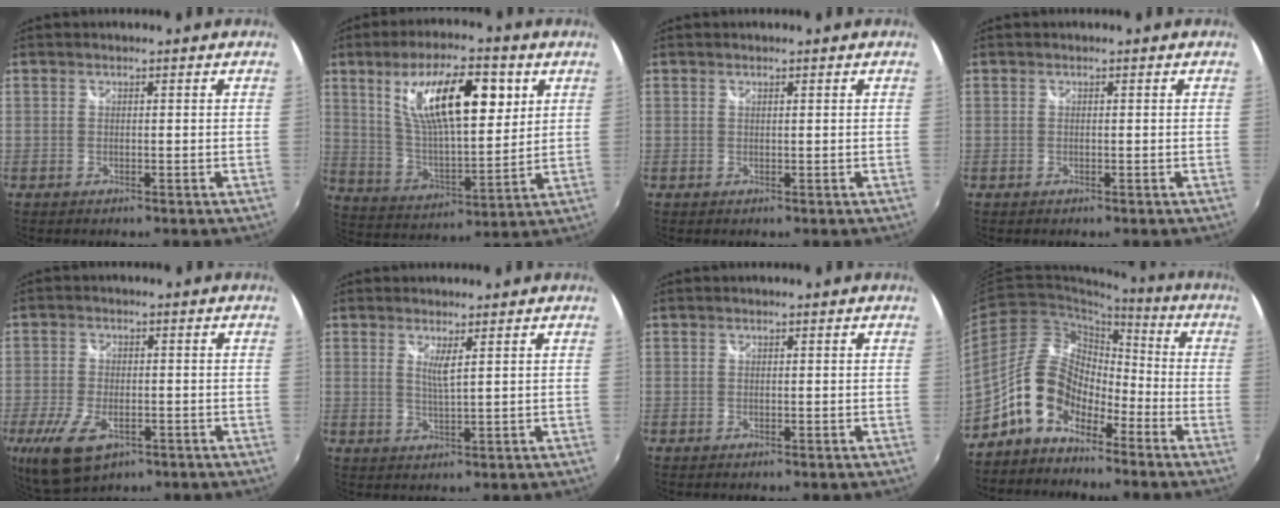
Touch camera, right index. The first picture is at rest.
{"total": 18.2, "force": [7.4, 6.2, 15.4], "torque": [-0.268, 0.010, 0.136]}
{"total": 0.0}
{"total": 0.0}
{"total": 11.1, "force": [-5.4, 5.8, 7.8], "torque": [-0.182, -0.034, -0.093]}
{"total": 2.7, "force": [1.3, -0.1, 2.3], "torque": [-0.043, -0.009, 0.020]}
{"total": 0.0}
{"total": 11.5, "force": [-7.6, 6.8, 5.3], "torque": [-0.102, 0.028, -0.144]}